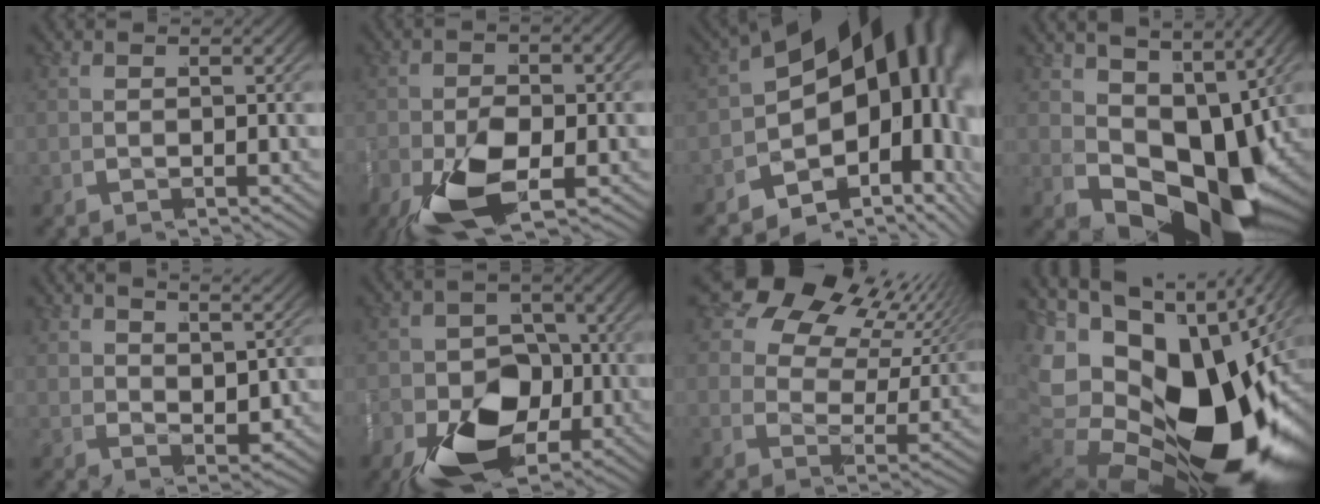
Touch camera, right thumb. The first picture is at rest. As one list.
[{"total": 9.1, "force": [-3.3, 5.1, 6.8], "torque": [-0.160, -0.042, -0.040]}, {"total": 20.1, "force": [1.2, 12.6, 15.6], "torque": [-0.217, 0.008, -0.014]}, {"total": 13.6, "force": [-2.1, 8.1, 10.7], "torque": [-0.191, -0.047, -0.013]}, {"total": 3.9, "force": [3.4, 1.1, 1.7], "torque": [-0.025, 0.004, 0.053]}, {"total": 13.1, "force": [-4.2, 9.4, 8.2], "torque": [-0.184, -0.071, -0.045]}, {"total": 10.4, "force": [5.7, 6.0, 6.3], "torque": [-0.108, 0.016, 0.078]}, {"total": 23.6, "force": [-2.2, 15.5, 17.6], "torque": [-0.317, -0.053, -0.017]}]